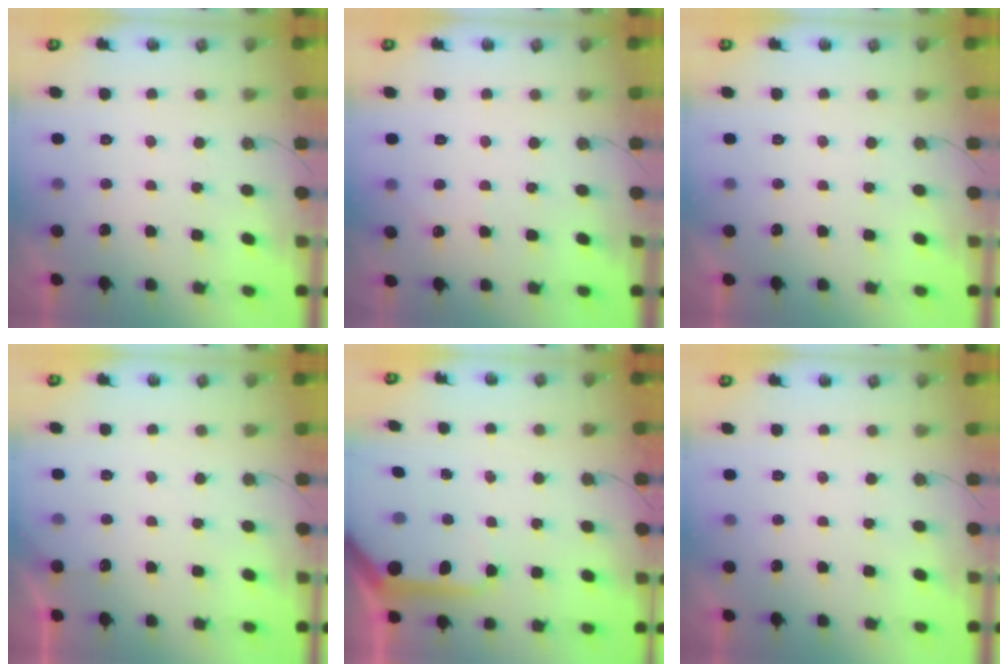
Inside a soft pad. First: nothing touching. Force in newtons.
{"total": 2.8, "press": 2.8, "slide": 0.4}
{"total": 0.0}
{"total": 2.3, "press": 2.3, "slide": 0.3}
{"total": 9.0, "press": 9.0, "slide": 0.6}
{"total": 0.0}